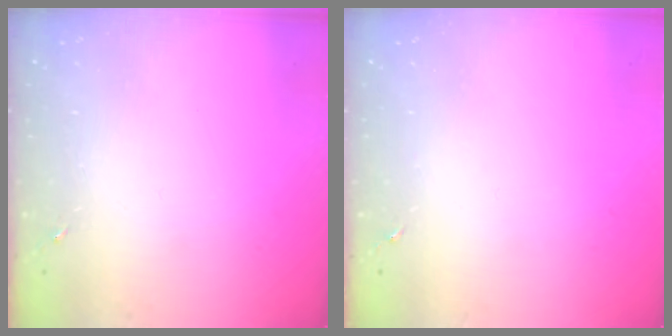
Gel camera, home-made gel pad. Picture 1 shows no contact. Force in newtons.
{"total": 0.0}